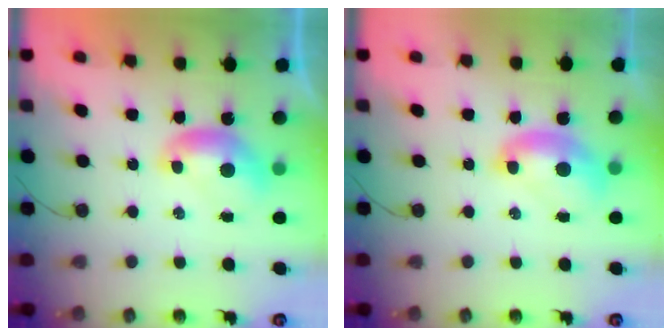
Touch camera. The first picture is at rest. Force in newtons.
{"total": 2.0, "press": 1.9, "slide": 0.4}